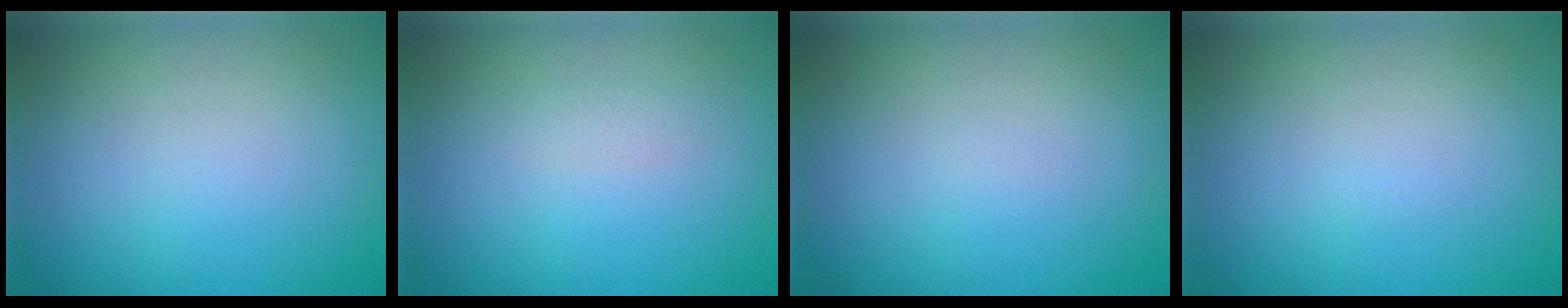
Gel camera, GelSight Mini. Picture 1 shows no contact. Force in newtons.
{"total": 0.8, "press": 0.8, "slide": 0.0}
{"total": 0.0}
{"total": 0.0}